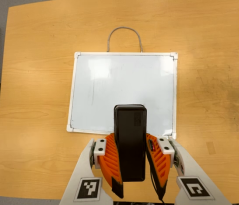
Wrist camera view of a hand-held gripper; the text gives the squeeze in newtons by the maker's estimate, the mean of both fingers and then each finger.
{"total": 9.1, "left": 7.4, "right": 10.7}